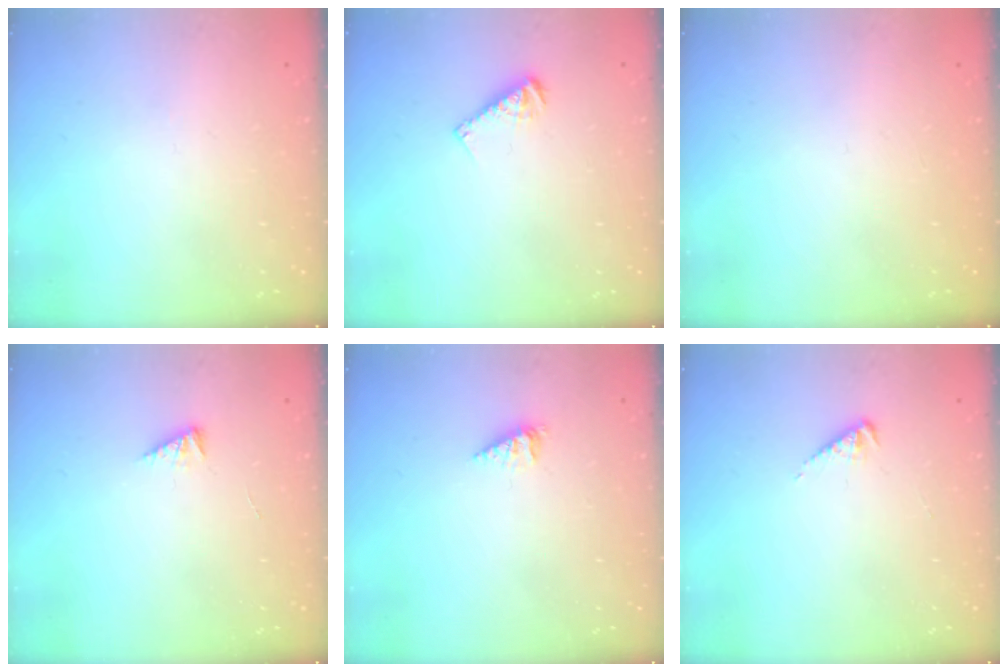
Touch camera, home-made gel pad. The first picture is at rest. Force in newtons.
{"total": 5.6, "press": 5.6, "slide": 0.3}
{"total": 0.0}
{"total": 2.7, "press": 2.7, "slide": 0.6}
{"total": 2.2, "press": 2.2, "slide": 0.4}
{"total": 2.9, "press": 2.9, "slide": 0.6}